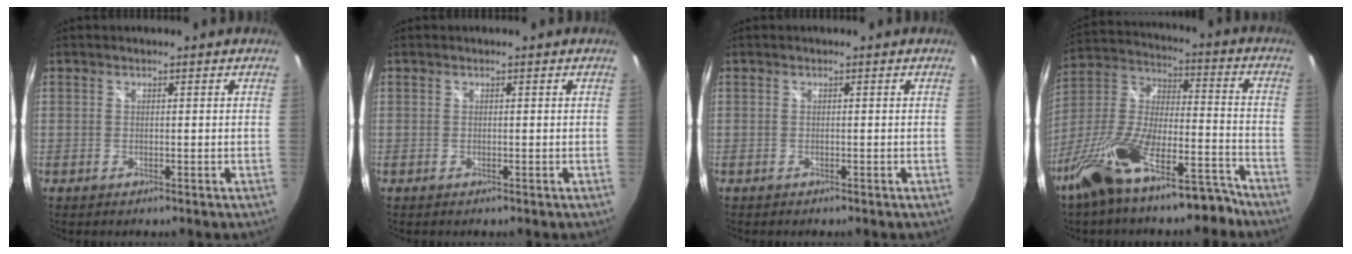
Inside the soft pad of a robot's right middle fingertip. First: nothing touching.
{"total": 0.0}
{"total": 0.0}
{"total": 21.3, "force": [-14.9, 7.2, 13.3], "torque": [-0.253, 0.003, -0.253]}